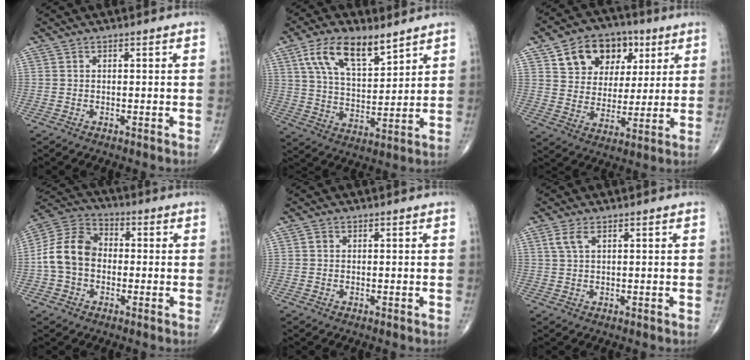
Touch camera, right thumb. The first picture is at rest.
{"total": 13.1, "force": [7.6, 5.9, 8.9], "torque": [-0.144, -0.030, 0.147]}
{"total": 15.2, "force": [6.7, 11.3, 7.6], "torque": [-0.080, -0.008, 0.115]}
{"total": 11.3, "force": [-1.0, 8.6, 7.2], "torque": [-0.128, 0.037, -0.031]}
{"total": 0.7, "force": [0.1, 0.6, 0.3], "torque": [-0.004, 0.001, 0.000]}
{"total": 2.6, "force": [1.2, 0.9, 2.1], "torque": [-0.055, 0.008, 0.031]}